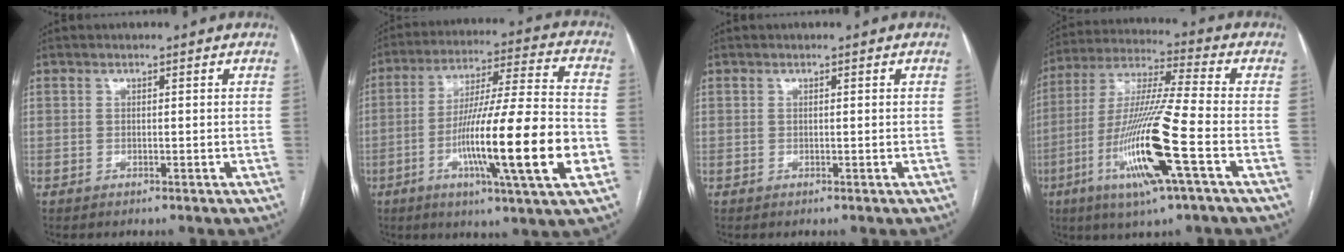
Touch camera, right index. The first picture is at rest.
{"total": 20.3, "force": [-5.7, 0.3, 19.5], "torque": [-0.316, -0.014, -0.096]}
{"total": 0.0}
{"total": 17.2, "force": [-6.1, -0.1, 16.1], "torque": [-0.330, -0.019, -0.117]}